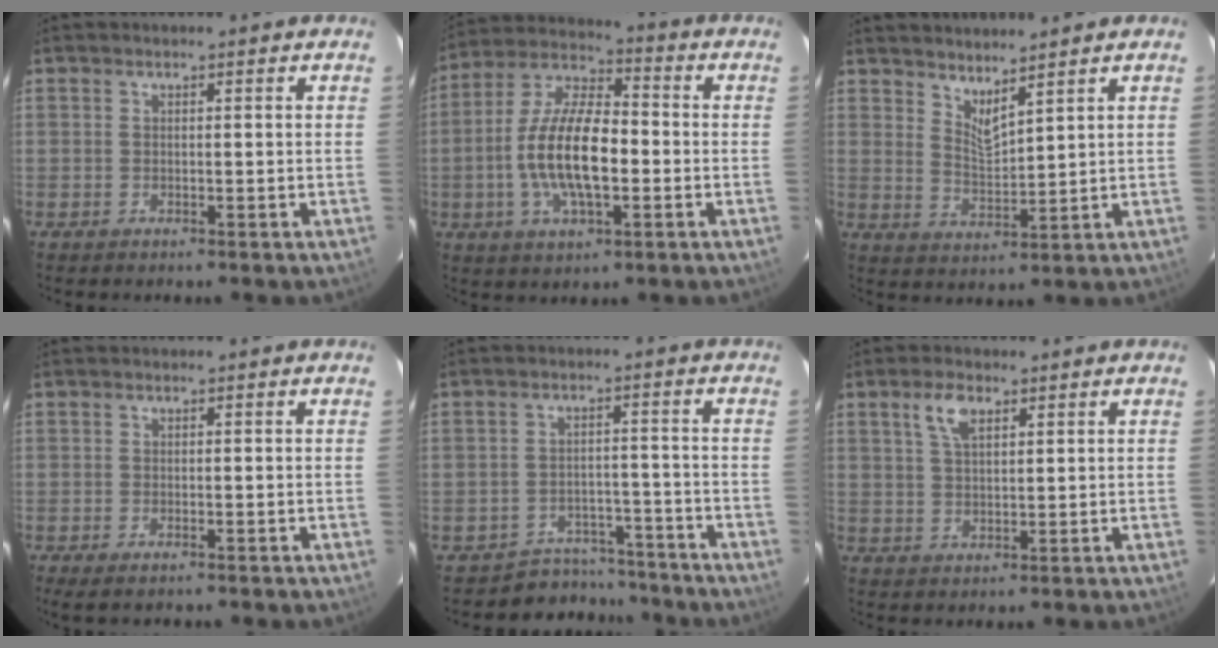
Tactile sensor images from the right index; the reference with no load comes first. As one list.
[{"total": 14.9, "force": [-2.7, 6.1, 13.3], "torque": [-0.266, 0.003, -0.053]}, {"total": 4.8, "force": [4.1, 0.7, 2.3], "torque": [-0.039, -0.011, 0.073]}, {"total": 2.4, "force": [-1.6, 0.6, 1.7], "torque": [-0.035, -0.009, -0.027]}, {"total": 7.7, "force": [-6.8, 3.6, -0.3], "torque": [-0.001, 0.032, -0.094]}, {"total": 4.7, "force": [2.5, 2.2, 3.3], "torque": [-0.062, 0.009, 0.048]}]